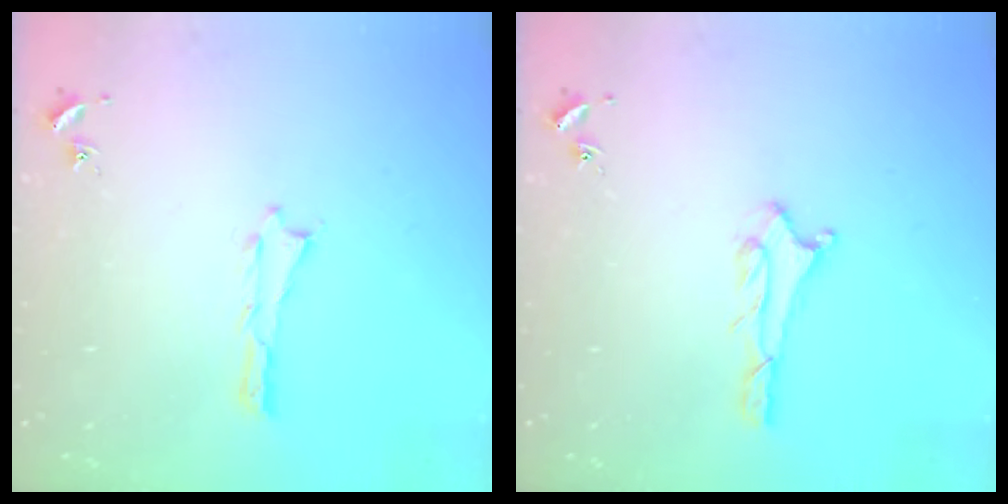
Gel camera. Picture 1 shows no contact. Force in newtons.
{"total": 1.6, "press": 1.6, "slide": 0.1}